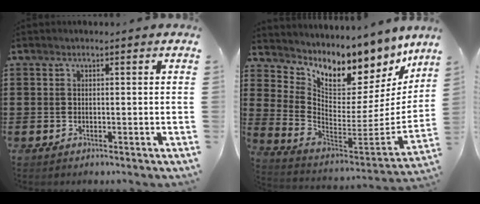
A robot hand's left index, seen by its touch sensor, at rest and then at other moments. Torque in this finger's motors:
{"motor_torque": [1.55, -0.59, 0.90, 0.16]}